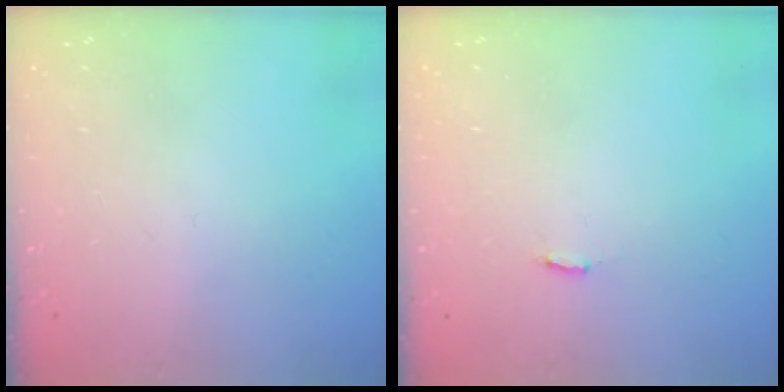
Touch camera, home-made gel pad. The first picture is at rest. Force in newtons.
{"total": 3.0, "press": 2.9, "slide": 0.5}